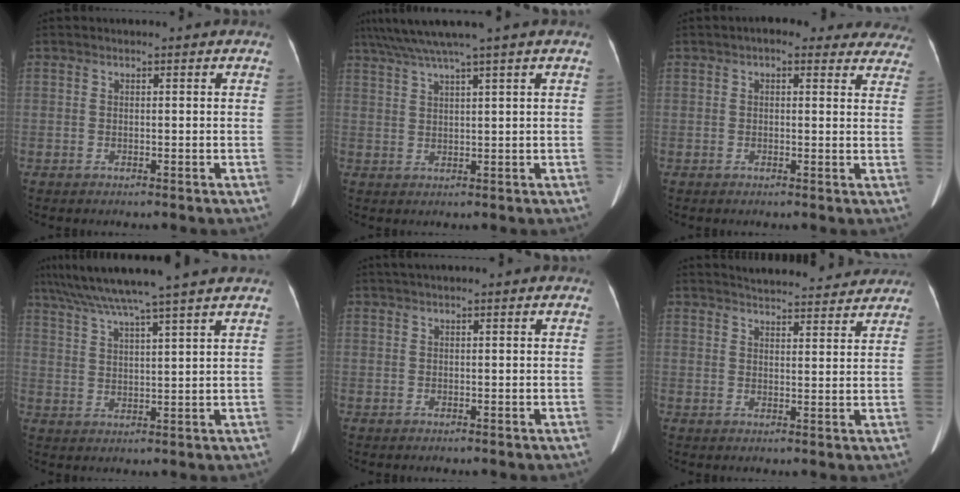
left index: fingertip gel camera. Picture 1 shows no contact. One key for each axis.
{"total": 6.7, "fx": 5.2, "fy": -1.7, "fz": 3.9, "tx": -0.068, "ty": 0.024, "tz": 0.092}
{"total": 12.2, "fx": 10.4, "fy": 4.2, "fz": 4.9, "tx": -0.020, "ty": 0.019, "tz": 0.099}
{"total": 13.5, "fx": 11.4, "fy": -1.6, "fz": 7.0, "tx": -0.123, "ty": 0.022, "tz": 0.170}
{"total": 2.7, "fx": 2.1, "fy": 0.0, "fz": 1.6, "tx": -0.020, "ty": 0.035, "tz": 0.035}
{"total": 13.6, "fx": 12.9, "fy": 2.5, "fz": 3.5, "tx": -0.037, "ty": 0.011, "tz": 0.157}